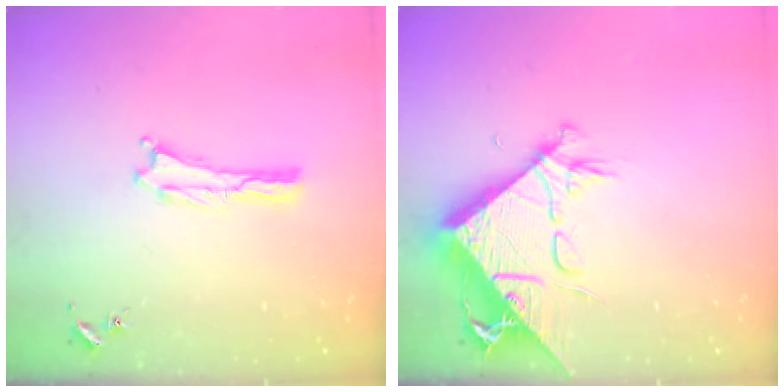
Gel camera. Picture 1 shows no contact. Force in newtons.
{"total": 9.7, "press": 9.7, "slide": 1.3}